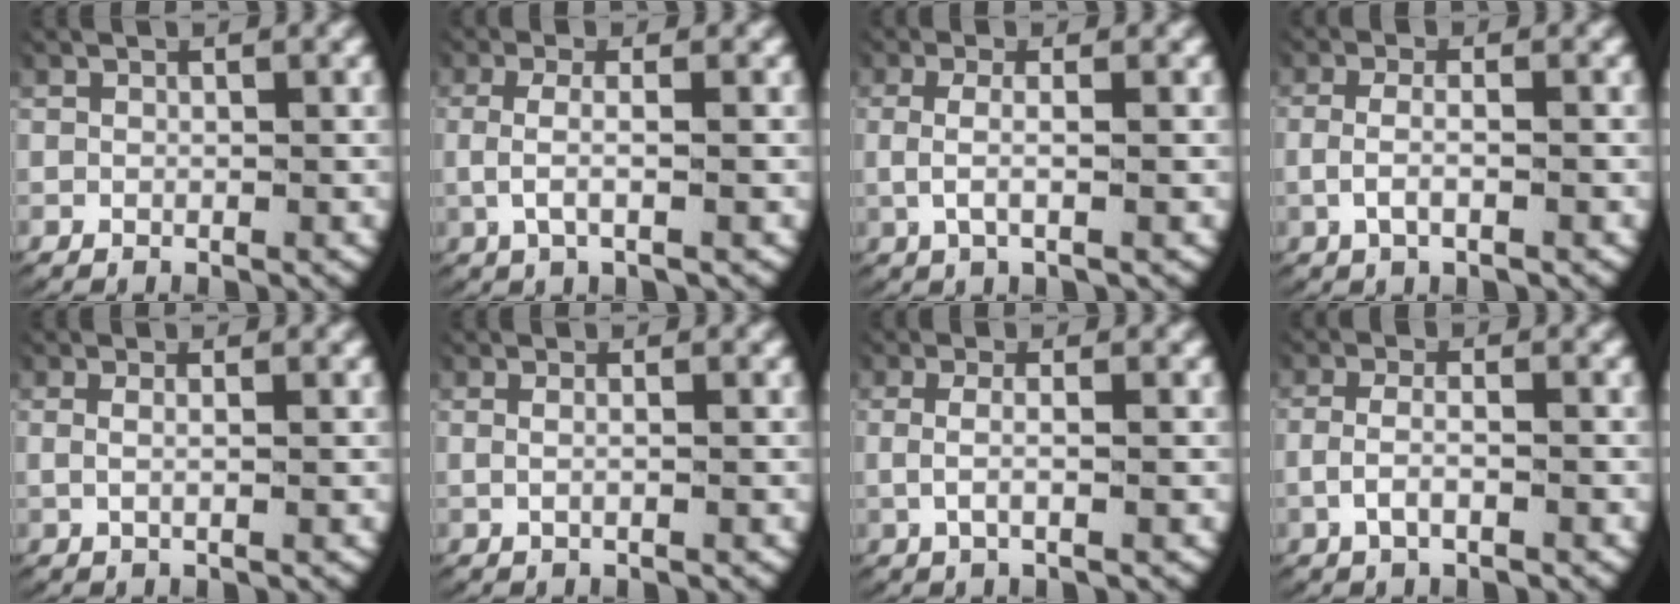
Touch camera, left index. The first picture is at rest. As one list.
[{"total": 3.7, "force": [0.2, 1.4, 3.4], "torque": [-0.076, -0.001, 0.003]}, {"total": 3.3, "force": [0.1, 1.1, 3.1], "torque": [-0.071, -0.002, 0.004]}, {"total": 3.0, "force": [-0.8, 1.3, 2.6], "torque": [-0.062, -0.007, -0.010]}, {"total": 1.4, "force": [0.2, 0.3, 1.3], "torque": [-0.034, -0.008, 0.007]}, {"total": 1.0, "force": [0.0, 0.1, 1.0], "torque": [-0.026, -0.005, 0.001]}, {"total": 2.8, "force": [-0.1, 0.9, 2.6], "torque": [-0.061, -0.004, 0.000]}, {"total": 2.9, "force": [-1.1, 1.3, 2.3], "torque": [-0.055, -0.008, -0.016]}]